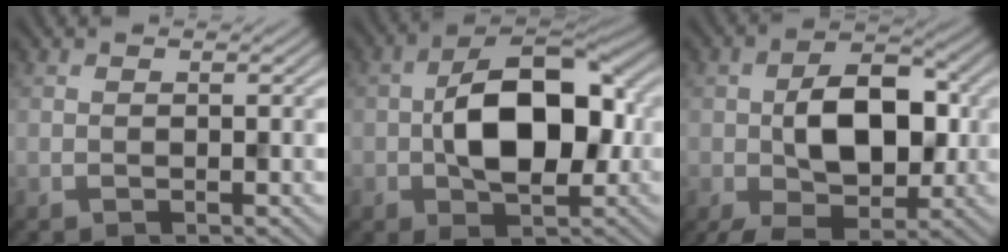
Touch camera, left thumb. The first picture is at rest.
{"total": 11.8, "force": [-1.3, 6.7, 9.7], "torque": [-0.153, 0.011, -0.028]}
{"total": 9.6, "force": [-1.5, 6.0, 7.3], "torque": [-0.120, 0.005, -0.027]}